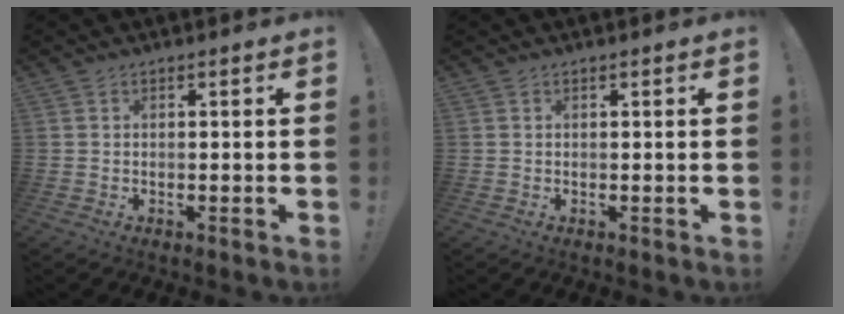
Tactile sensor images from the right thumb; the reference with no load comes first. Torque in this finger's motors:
{"motor_torque": [-0.24, -0.06, 0.08, -0.13, 0.07]}